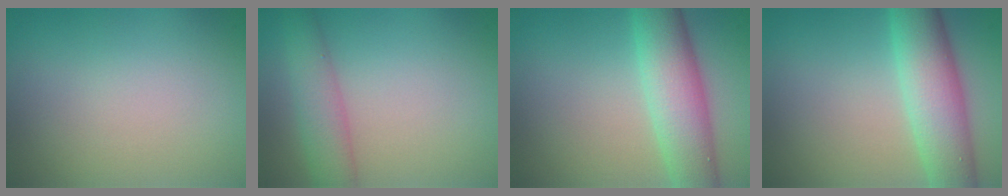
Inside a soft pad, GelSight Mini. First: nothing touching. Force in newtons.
{"total": 3.7, "press": 3.7, "slide": 0.2}
{"total": 7.0, "press": 7.0, "slide": 0.2}
{"total": 7.3, "press": 7.3, "slide": 0.3}